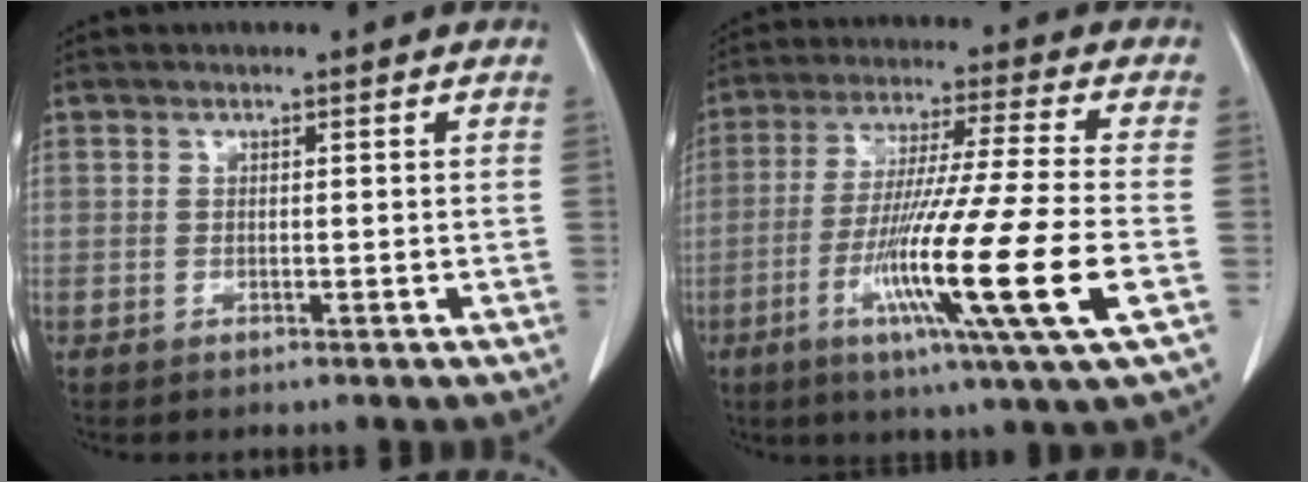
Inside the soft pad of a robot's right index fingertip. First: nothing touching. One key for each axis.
{"total": 18.5, "fx": -5.7, "fy": -1.7, "fz": 17.5, "tx": -0.334, "ty": -0.036, "tz": -0.108}